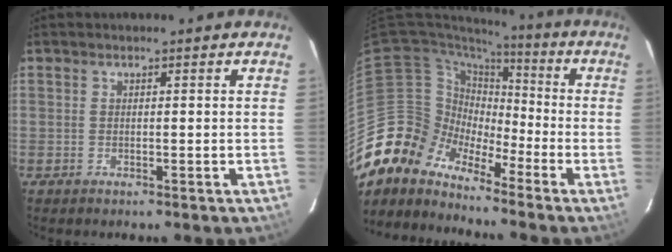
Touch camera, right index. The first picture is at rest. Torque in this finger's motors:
{"motor_torque": [-0.22, -1.07, 0.06, -0.21]}